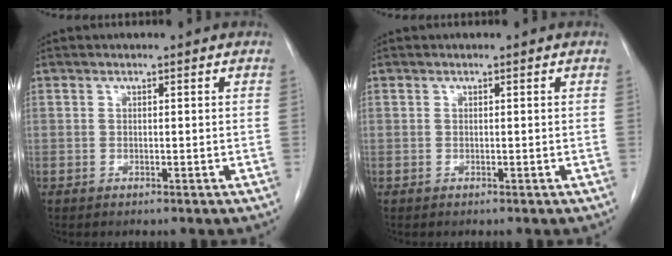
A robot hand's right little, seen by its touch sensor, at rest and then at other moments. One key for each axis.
{"total": 0.0}